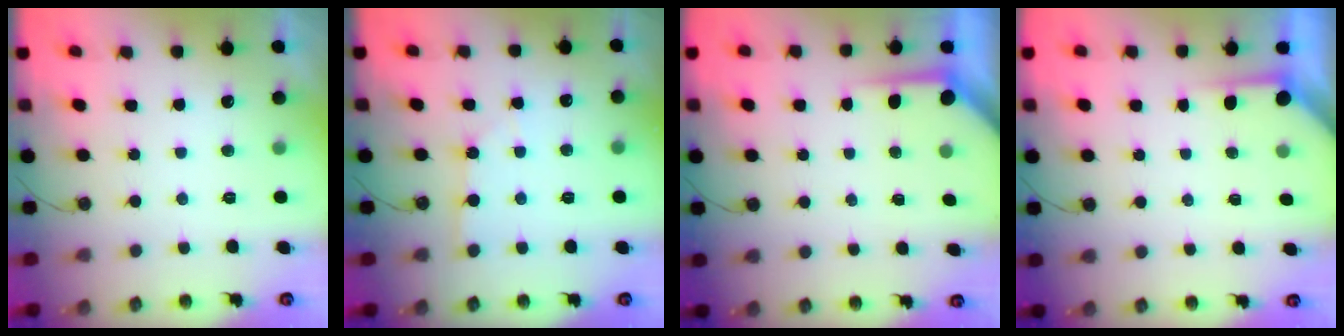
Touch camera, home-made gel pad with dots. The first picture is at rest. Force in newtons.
{"total": 2.6, "press": 2.6, "slide": 0.3}
{"total": 4.3, "press": 4.2, "slide": 0.3}
{"total": 3.8, "press": 3.8, "slide": 0.4}